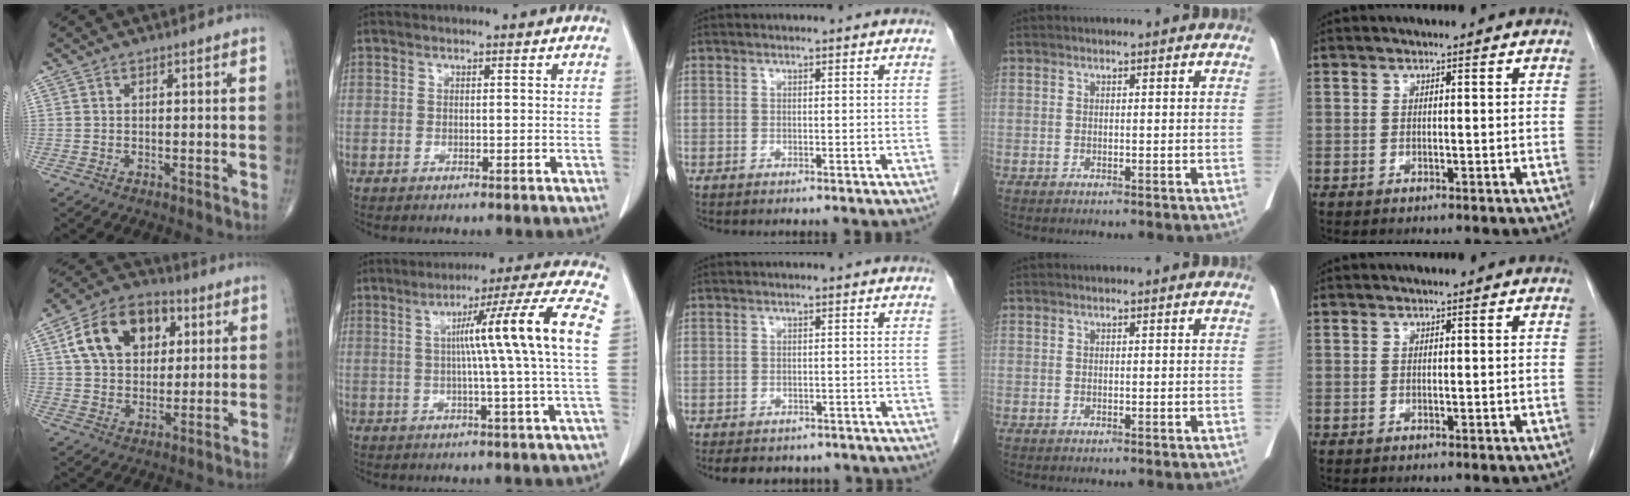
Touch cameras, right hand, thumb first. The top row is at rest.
{"thumb": {"total": 16.1, "force": [5.3, 11.1, 10.4], "torque": [-0.152, 0.005, 0.087]}, "index": {"total": 13.8, "force": [1.8, -2.5, 13.5], "torque": [-0.193, 0.011, 0.024]}, "middle": {"total": 9.1, "force": [-7.7, 4.0, 2.8], "torque": [-0.042, 0.004, -0.083]}}